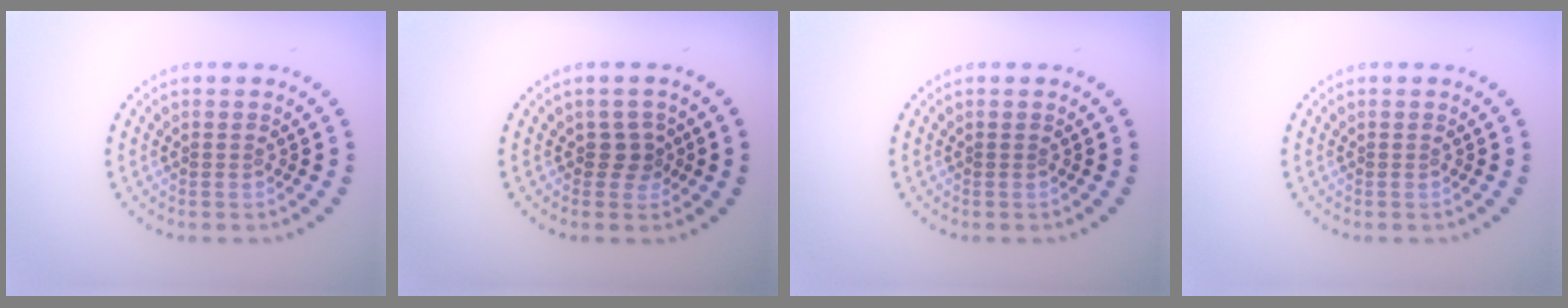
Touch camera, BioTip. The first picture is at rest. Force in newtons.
{"total": 1.5, "press": 1.3, "slide": 0.9}
{"total": 0.0}
{"total": 0.0}